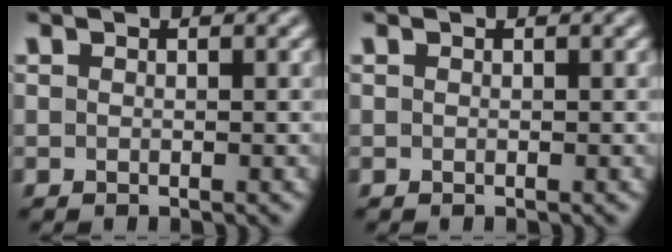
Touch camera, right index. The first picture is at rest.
{"total": 0.0}